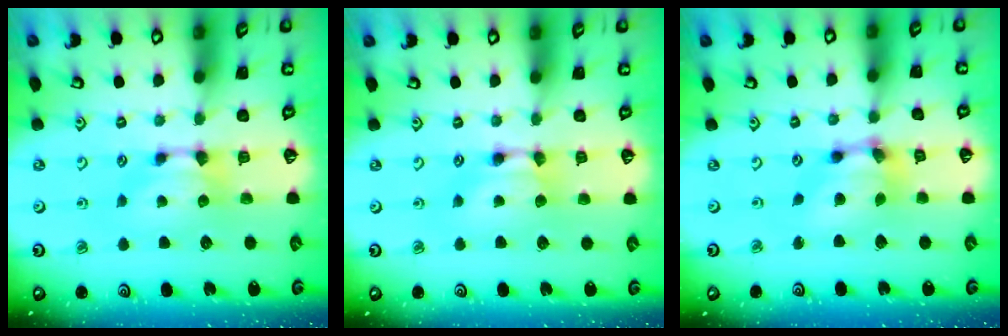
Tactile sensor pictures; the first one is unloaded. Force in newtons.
{"total": 1.5, "press": 1.5, "slide": 0.2}
{"total": 6.2, "press": 5.7, "slide": 2.5}